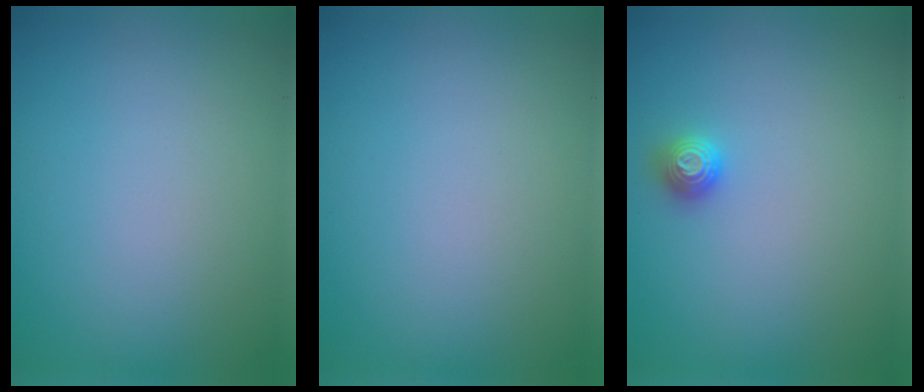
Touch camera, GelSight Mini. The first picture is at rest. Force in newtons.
{"total": 0.0}
{"total": 1.1, "press": 1.1, "slide": 0.2}